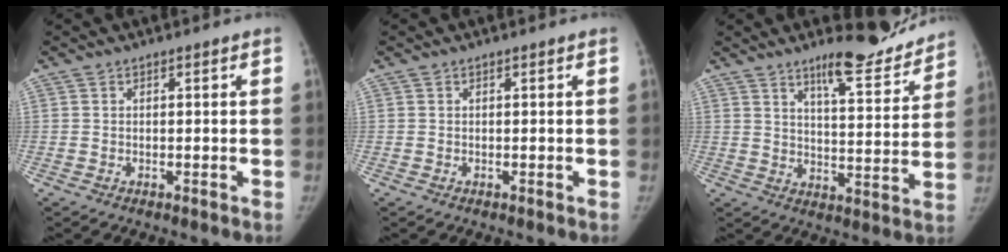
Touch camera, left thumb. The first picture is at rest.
{"total": 0.0}
{"total": 12.3, "force": [10.3, 2.6, 6.2], "torque": [-0.058, -0.071, 0.154]}